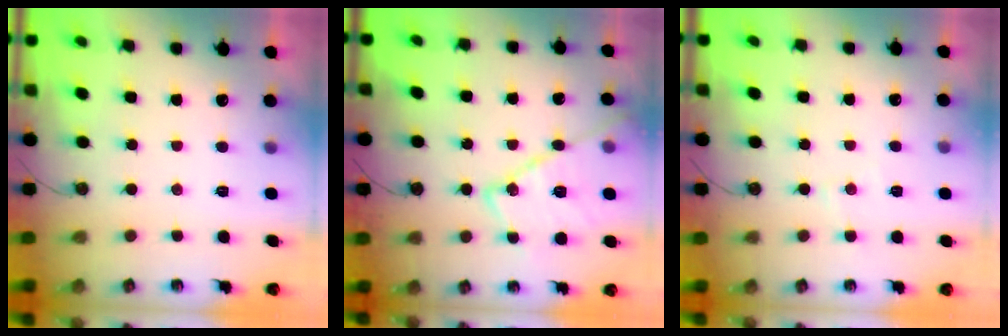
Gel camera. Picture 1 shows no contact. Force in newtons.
{"total": 18.2, "press": 18.2, "slide": 1.5}
{"total": 4.3, "press": 4.2, "slide": 0.7}